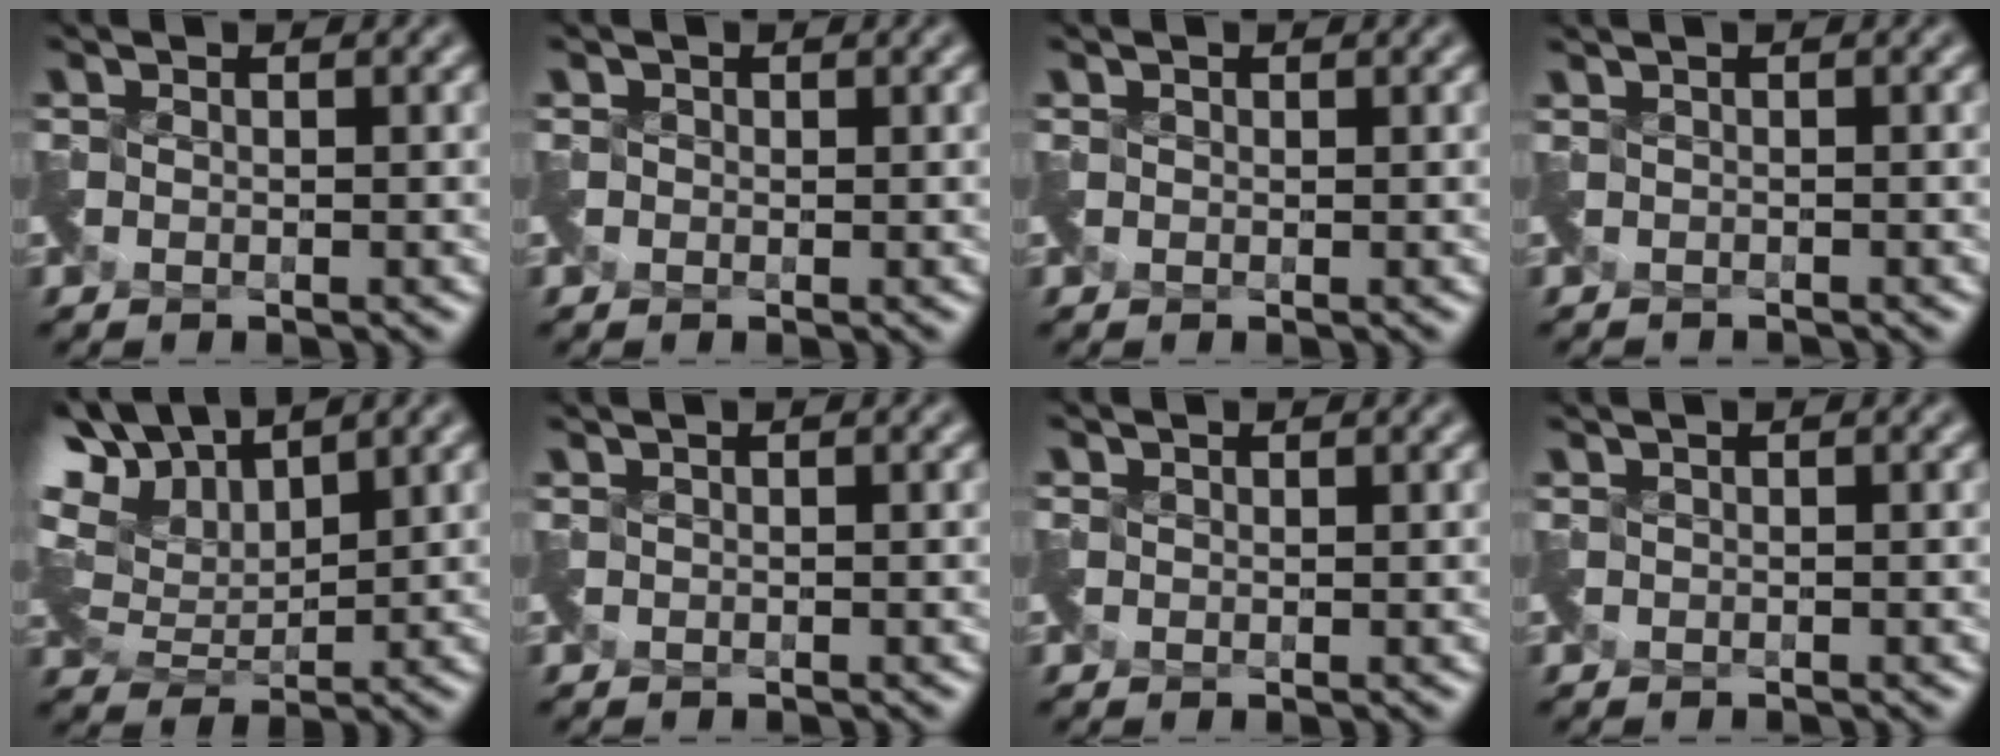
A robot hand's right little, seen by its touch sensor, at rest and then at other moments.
{"total": 1.0, "force": [-0.3, 0.5, -0.9], "torque": [0.017, -0.001, -0.001]}
{"total": 0.7, "force": [-0.1, 0.3, -0.6], "torque": [0.010, 0.001, 0.004]}
{"total": 0.7, "force": [-0.7, 0.0, 0.0], "torque": [0.001, -0.013, -0.016]}
{"total": 8.1, "force": [6.1, 3.4, 4.2], "torque": [-0.105, 0.031, 0.110]}
{"total": 0.0}
{"total": 0.7, "force": [0.1, 0.2, -0.6], "torque": [0.011, 0.003, 0.008]}
{"total": 0.0}